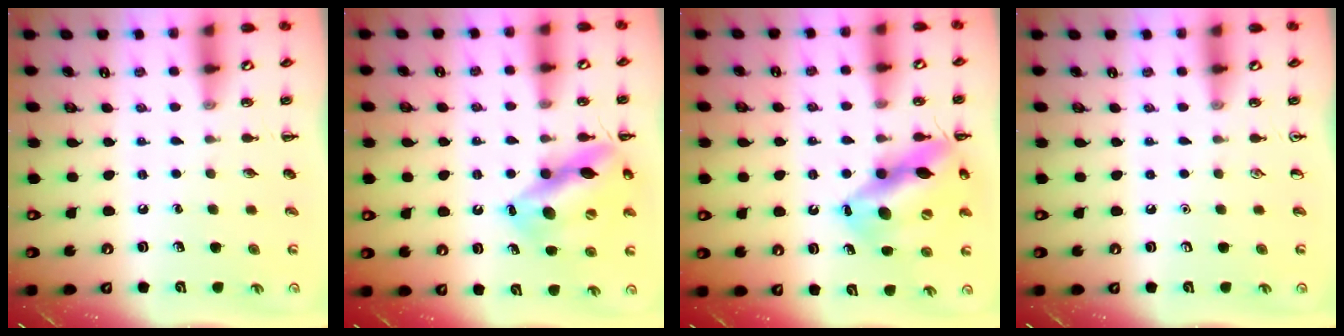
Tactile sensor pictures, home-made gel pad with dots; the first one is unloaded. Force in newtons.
{"total": 15.2, "press": 15.0, "slide": 2.2}
{"total": 16.8, "press": 16.6, "slide": 2.6}
{"total": 0.0}